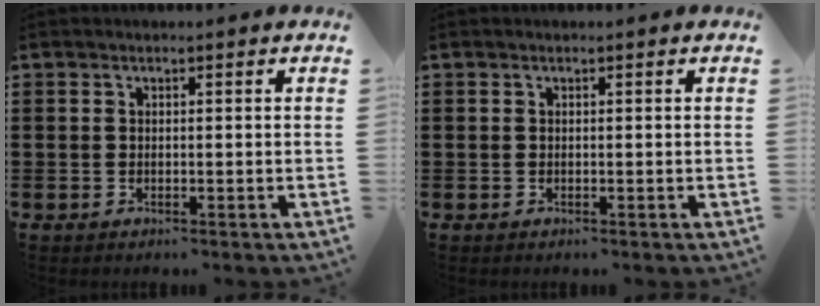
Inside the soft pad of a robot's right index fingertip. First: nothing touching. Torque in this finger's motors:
{"motor_torque": [-0.26, 0.18, 0.00, -0.01]}